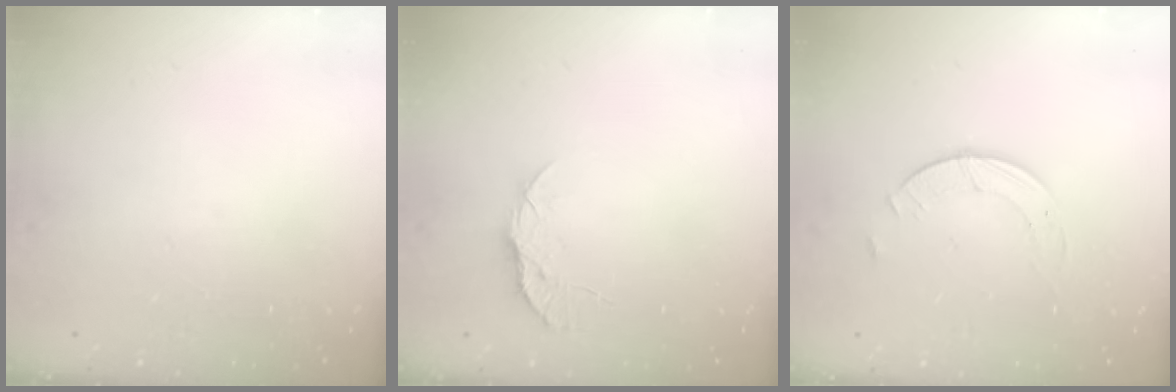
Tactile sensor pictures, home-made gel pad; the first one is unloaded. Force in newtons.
{"total": 8.1, "press": 8.1, "slide": 0.7}
{"total": 1.8, "press": 1.8, "slide": 0.2}